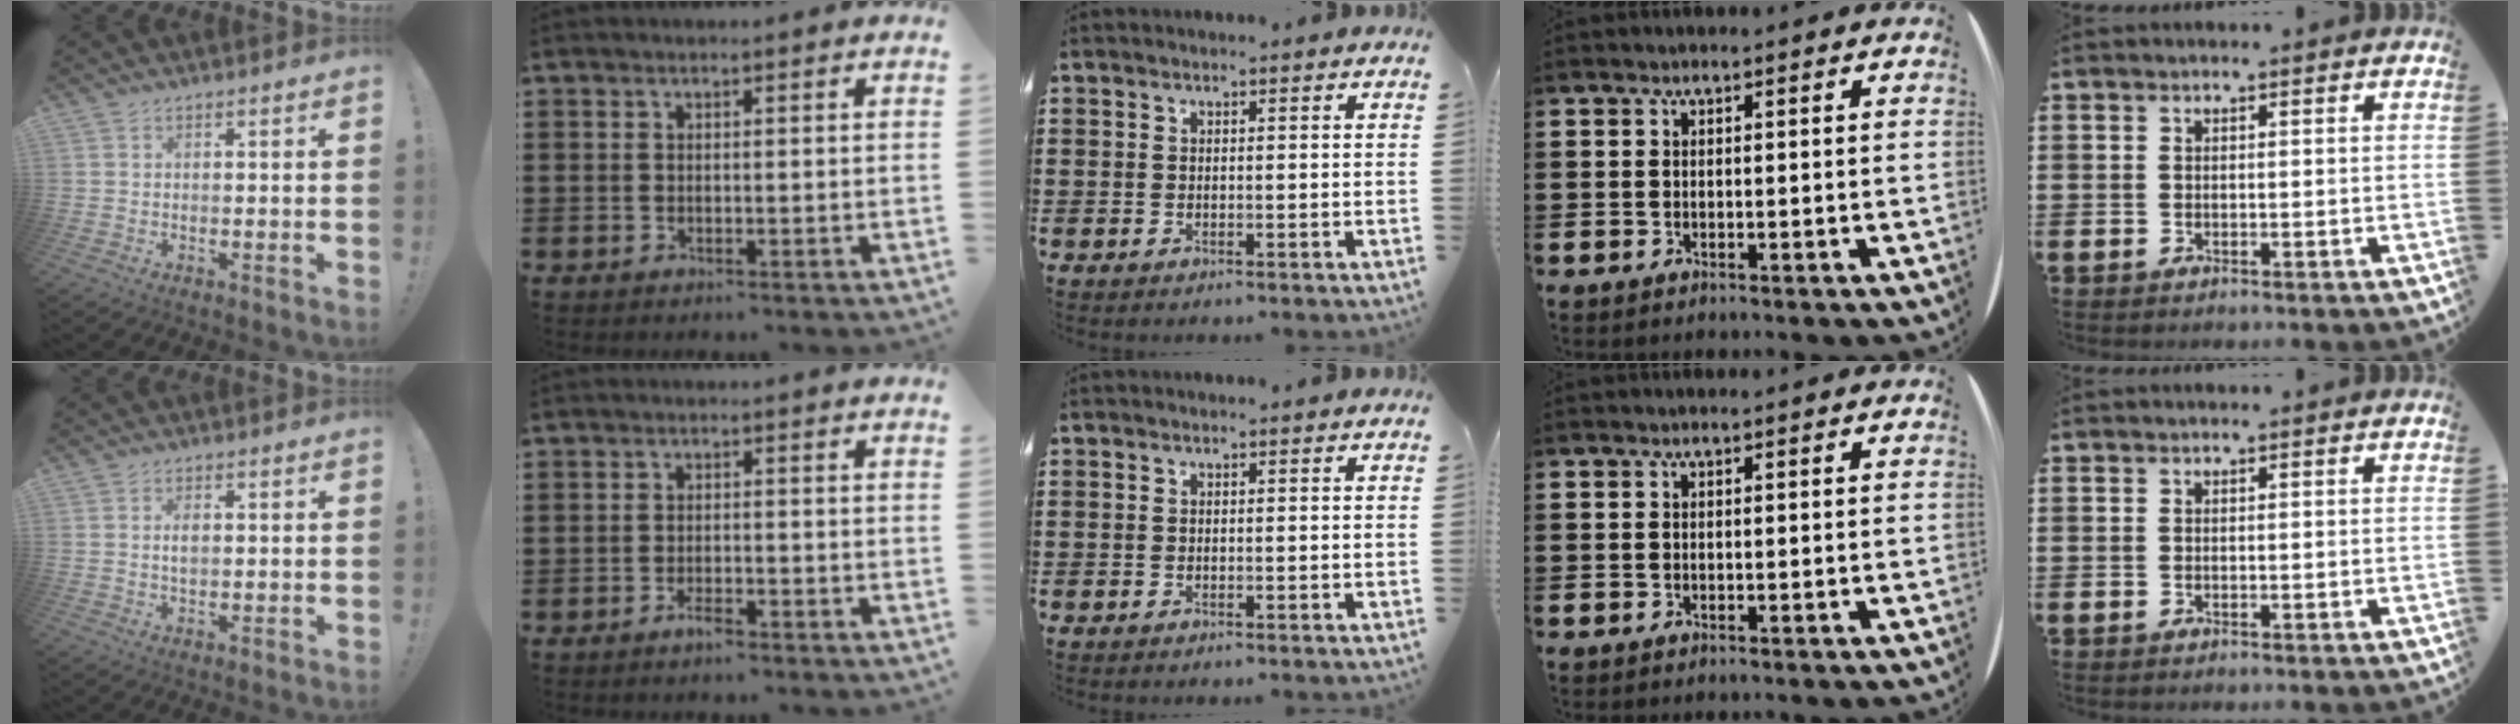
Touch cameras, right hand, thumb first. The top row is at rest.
{"thumb": {"total": 2.4, "force": [0.1, 1.3, 2.0], "torque": [-0.032, 0.002, -0.001]}, "index": {"total": 1.9, "force": [-1.5, 0.6, 1.0], "torque": [-0.021, -0.001, -0.028]}}